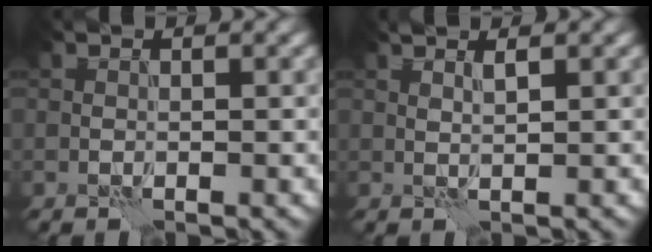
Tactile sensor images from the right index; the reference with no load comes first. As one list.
[{"total": 1.3, "force": [0.8, 0.2, 1.0], "torque": [-0.016, -0.002, 0.015]}]